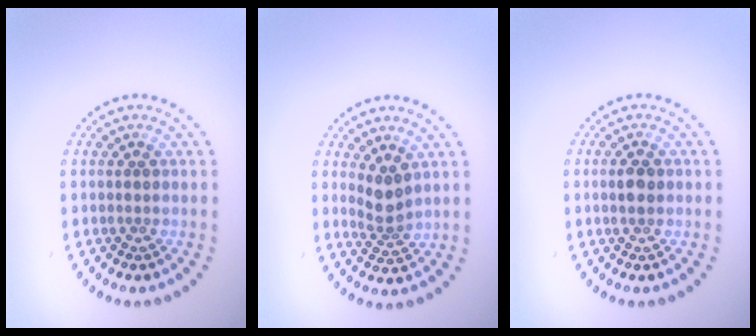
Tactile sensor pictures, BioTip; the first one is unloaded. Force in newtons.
{"total": 2.3, "press": 1.9, "slide": 1.4}
{"total": 1.4, "press": 1.3, "slide": 0.3}